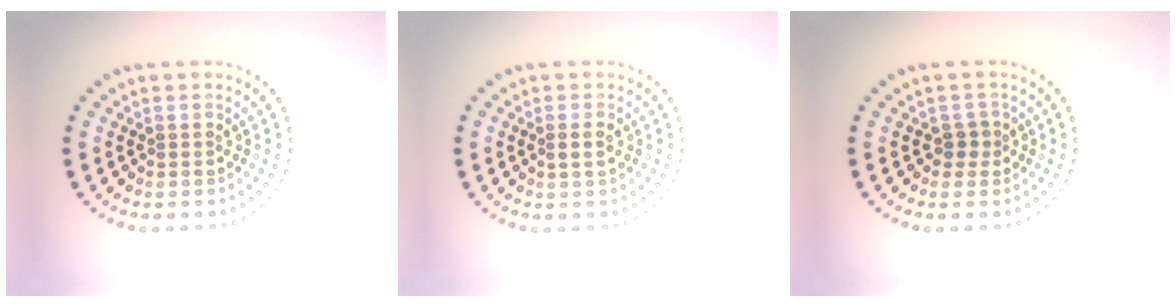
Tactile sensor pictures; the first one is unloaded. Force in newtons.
{"total": 1.1, "press": 1.0, "slide": 0.4}
{"total": 1.2, "press": 0.9, "slide": 0.8}